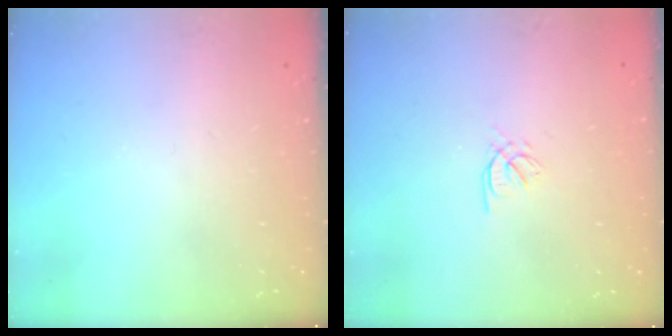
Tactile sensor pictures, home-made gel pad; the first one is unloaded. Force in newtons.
{"total": 2.1, "press": 2.0, "slide": 0.5}